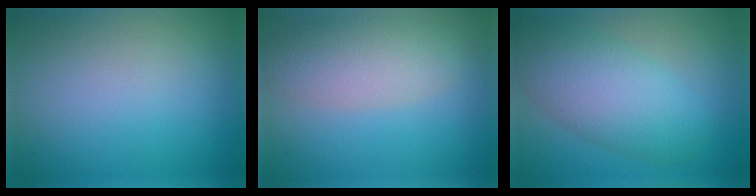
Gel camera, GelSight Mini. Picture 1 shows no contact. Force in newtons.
{"total": 4.3, "press": 4.3, "slide": 0.3}
{"total": 6.1, "press": 6.1, "slide": 0.5}